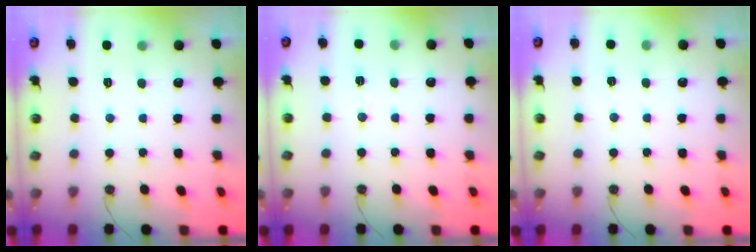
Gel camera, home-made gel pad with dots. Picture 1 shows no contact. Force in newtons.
{"total": 5.6, "press": 3.3, "slide": 4.6}
{"total": 2.6, "press": 2.5, "slide": 0.8}